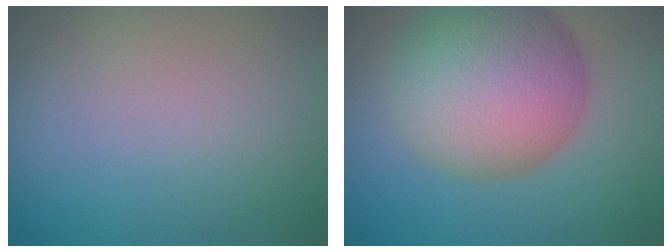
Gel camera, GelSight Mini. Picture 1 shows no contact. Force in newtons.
{"total": 11.7, "press": 11.7, "slide": 0.4}